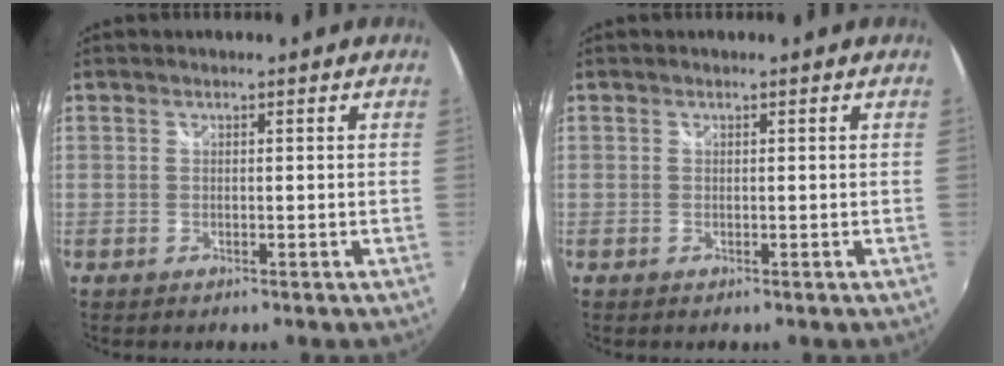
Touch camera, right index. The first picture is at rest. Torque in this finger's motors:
{"motor_torque": [0.01, 0.00, 0.00, 0.01]}